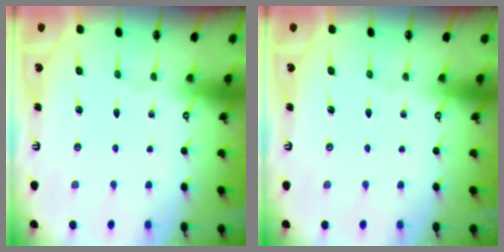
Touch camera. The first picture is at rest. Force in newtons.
{"total": 0.0}